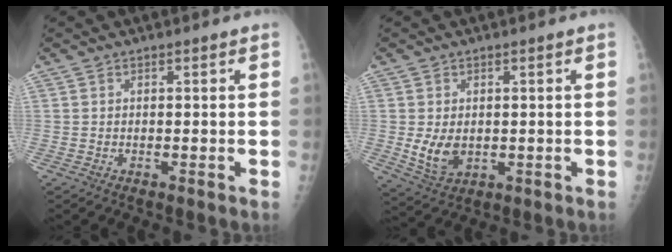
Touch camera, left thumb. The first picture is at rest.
{"total": 5.9, "force": [-0.1, 4.2, 4.2], "torque": [-0.065, -0.013, 0.013]}